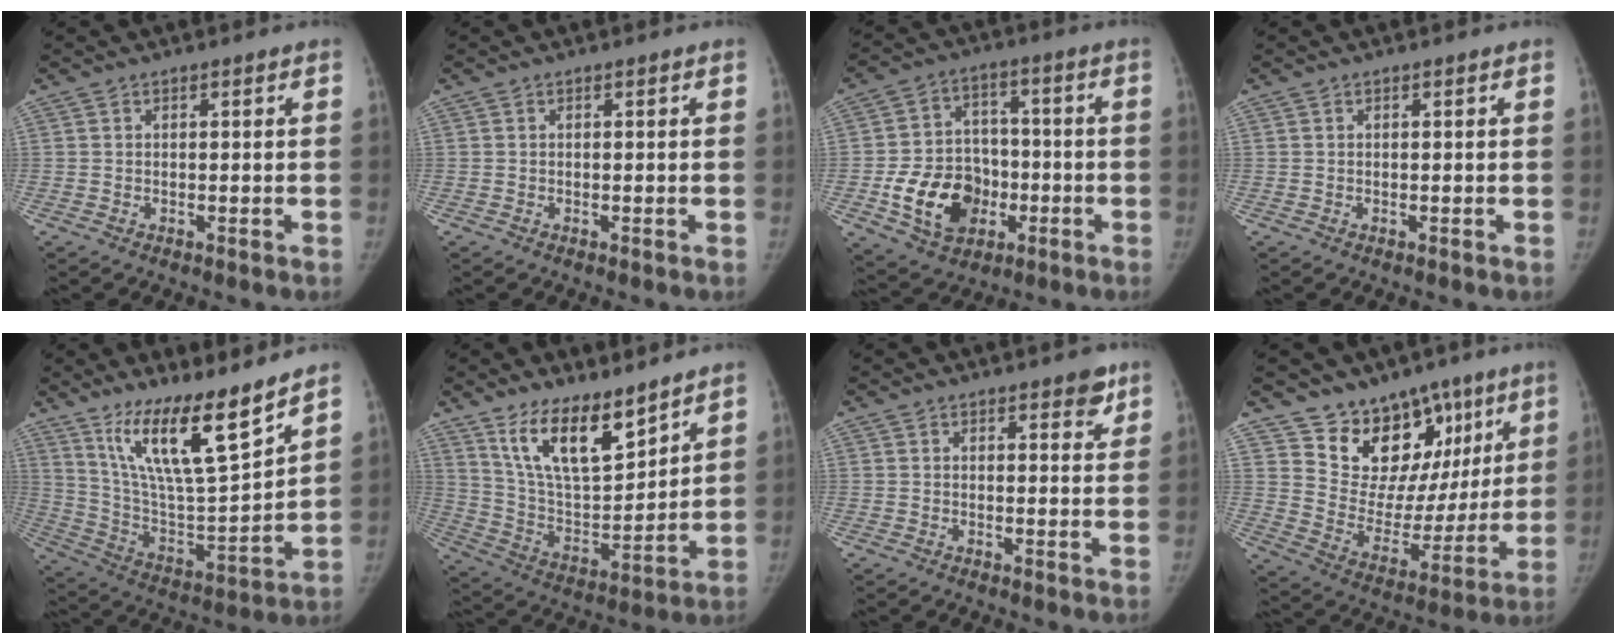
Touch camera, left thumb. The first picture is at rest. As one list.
[{"total": 0.0}, {"total": 15.0, "force": [-4.4, 11.4, 8.6], "torque": [-0.109, 0.022, -0.065]}, {"total": 0.0}, {"total": 18.2, "force": [12.6, 3.2, 12.7], "torque": [-0.194, -0.080, 0.238]}, {"total": 15.2, "force": [10.8, 5.5, 9.2], "torque": [-0.125, -0.074, 0.211]}, {"total": 3.4, "force": [2.3, 1.4, 2.1], "torque": [-0.009, -0.011, 0.025]}, {"total": 18.0, "force": [11.3, 11.9, 7.3], "torque": [-0.035, -0.053, 0.193]}]